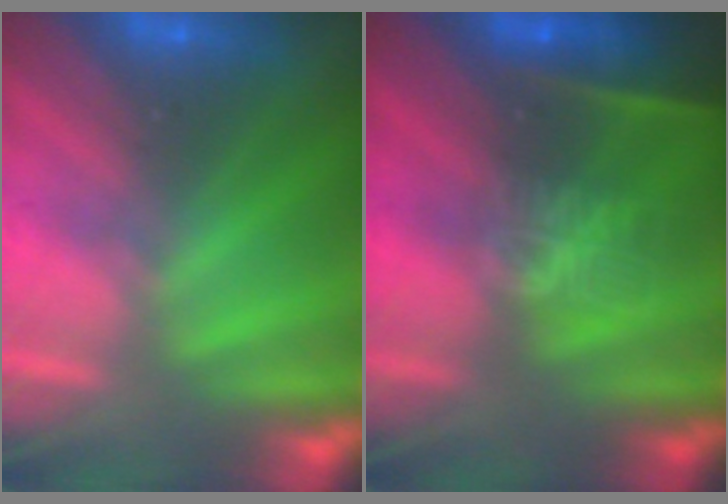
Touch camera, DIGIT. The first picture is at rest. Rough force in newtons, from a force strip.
{"total": 9.0}